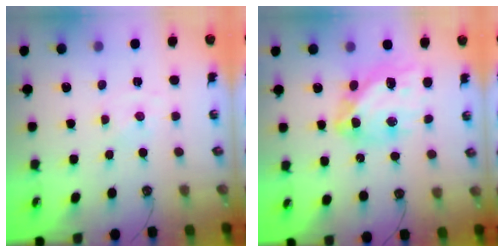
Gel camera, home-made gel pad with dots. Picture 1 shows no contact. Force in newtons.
{"total": 15.5, "press": 15.4, "slide": 1.5}